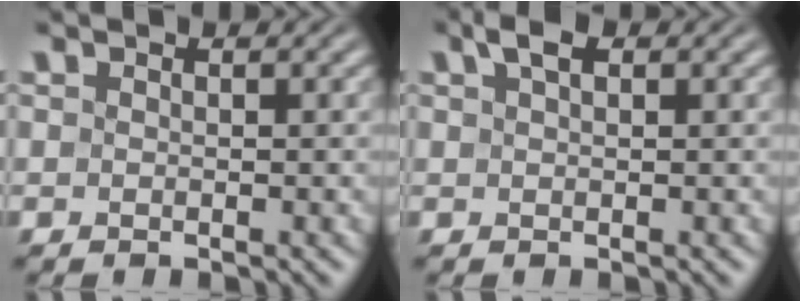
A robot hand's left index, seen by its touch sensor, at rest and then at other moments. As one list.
[{"total": 1.8, "force": [1.0, 0.7, 1.2], "torque": [-0.022, 0.008, 0.018]}]